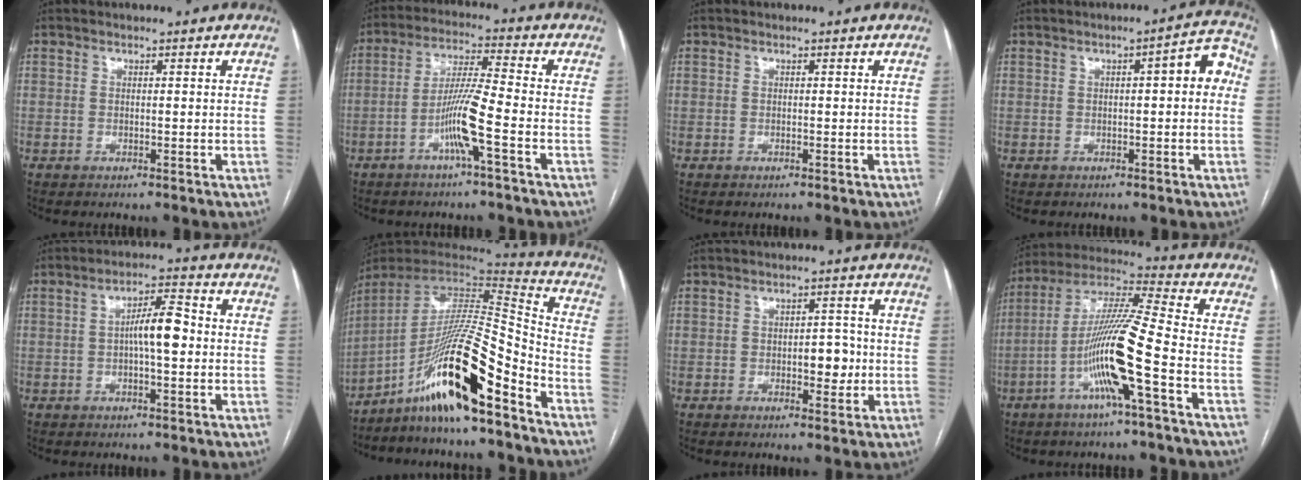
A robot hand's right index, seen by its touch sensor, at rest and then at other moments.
{"total": 8.2, "force": [-3.4, -0.6, 7.4], "torque": [-0.147, 0.005, -0.068]}
{"total": 0.0}
{"total": 5.3, "force": [0.6, 1.3, 5.1], "torque": [-0.056, 0.025, 0.002]}
{"total": 6.3, "force": [-0.2, 1.4, 6.2], "torque": [-0.108, 0.018, -0.007]}
{"total": 19.5, "force": [-12.1, 0.4, 15.2], "torque": [-0.282, -0.002, -0.222]}
{"total": 4.7, "force": [-0.7, 2.3, 4.1], "torque": [-0.049, 0.006, -0.006]}
{"total": 14.5, "force": [-5.0, -0.6, 13.6], "torque": [-0.267, 0.006, -0.101]}